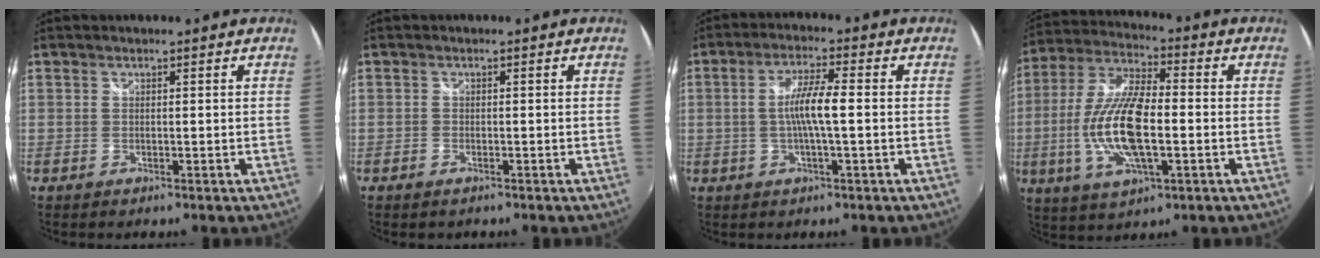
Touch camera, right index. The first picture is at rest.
{"total": 1.2, "force": [-0.9, 0.7, 0.1], "torque": [-0.005, -0.003, -0.016]}
{"total": 6.1, "force": [-0.5, 0.3, 6.1], "torque": [-0.113, 0.002, -0.009]}
{"total": 15.6, "force": [-2.6, 5.4, 14.4], "torque": [-0.294, -0.003, -0.050]}